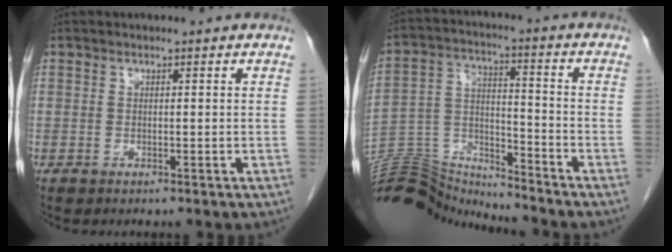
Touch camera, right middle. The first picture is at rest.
{"total": 14.8, "force": [-14.8, 0.5, 0.9], "torque": [-0.026, 0.038, -0.264]}